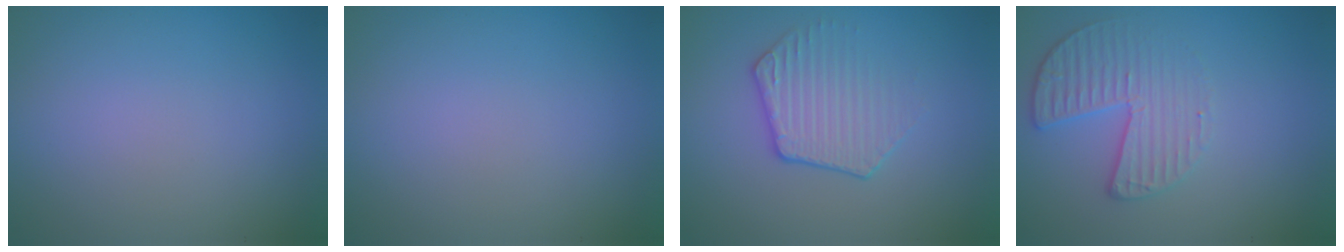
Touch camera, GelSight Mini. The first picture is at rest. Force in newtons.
{"total": 0.0}
{"total": 2.7, "press": 2.2, "slide": 1.6}
{"total": 3.3, "press": 3.0, "slide": 1.5}